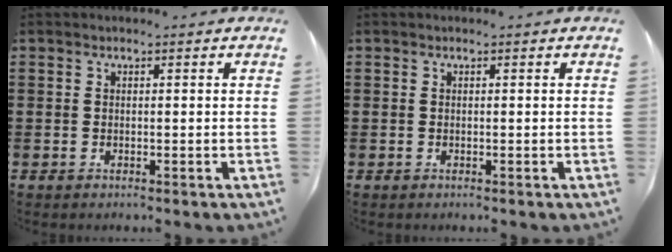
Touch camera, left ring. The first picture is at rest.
{"total": 0.0}